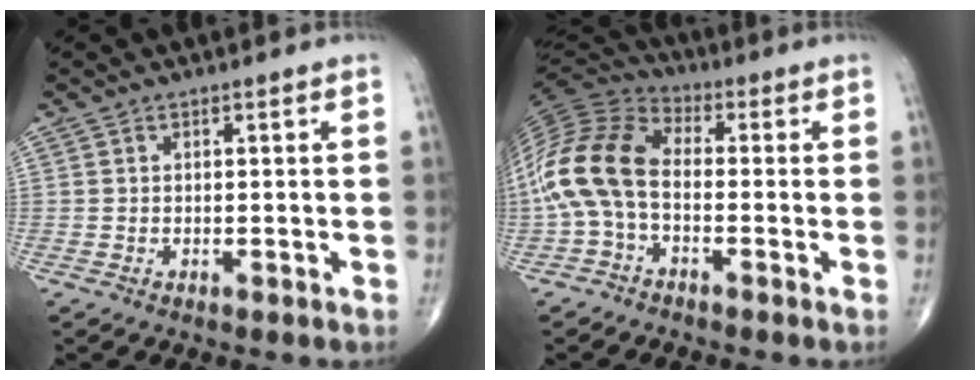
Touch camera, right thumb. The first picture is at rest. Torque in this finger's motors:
{"motor_torque": [-0.12, 0.82, 1.02, -0.56, 0.24]}